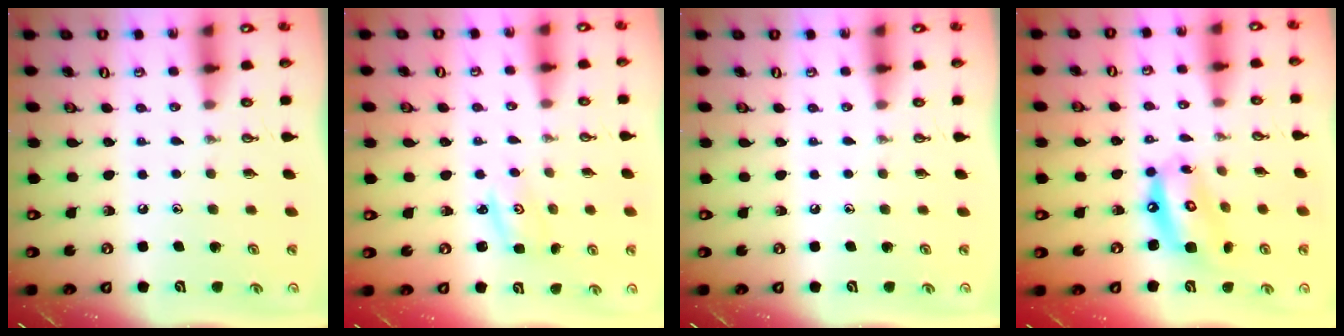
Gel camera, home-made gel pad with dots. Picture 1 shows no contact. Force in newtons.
{"total": 1.6, "press": 1.5, "slide": 0.1}
{"total": 0.0}
{"total": 12.8, "press": 12.8, "slide": 1.5}